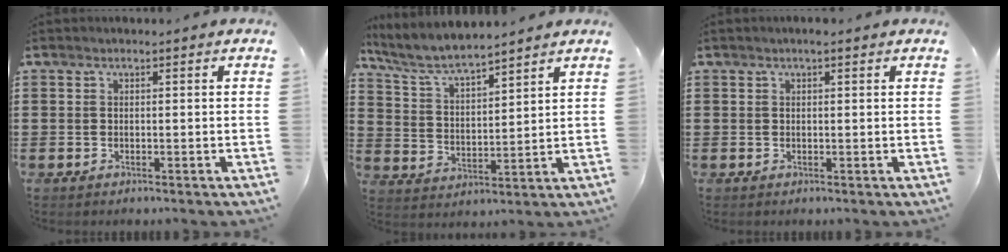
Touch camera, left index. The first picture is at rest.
{"total": 6.3, "force": [5.7, 0.7, 2.5], "torque": [-0.073, -0.030, 0.097]}
{"total": 0.9, "force": [0.5, 0.1, 0.8], "torque": [-0.016, 0.002, 0.007]}